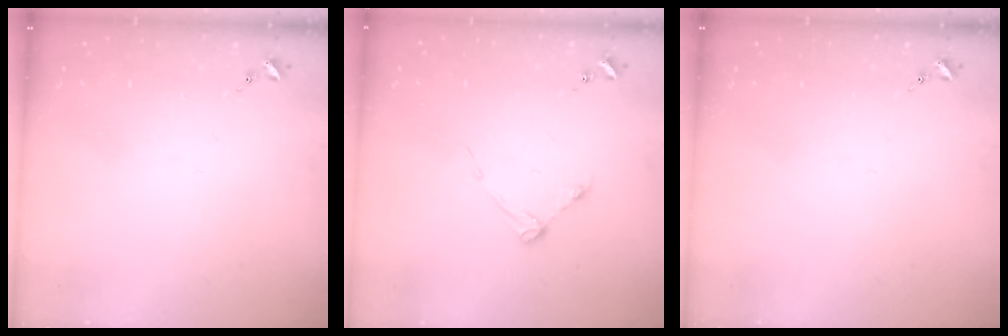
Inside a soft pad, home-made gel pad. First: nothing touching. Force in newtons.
{"total": 4.3, "press": 4.3, "slide": 0.6}
{"total": 0.0}